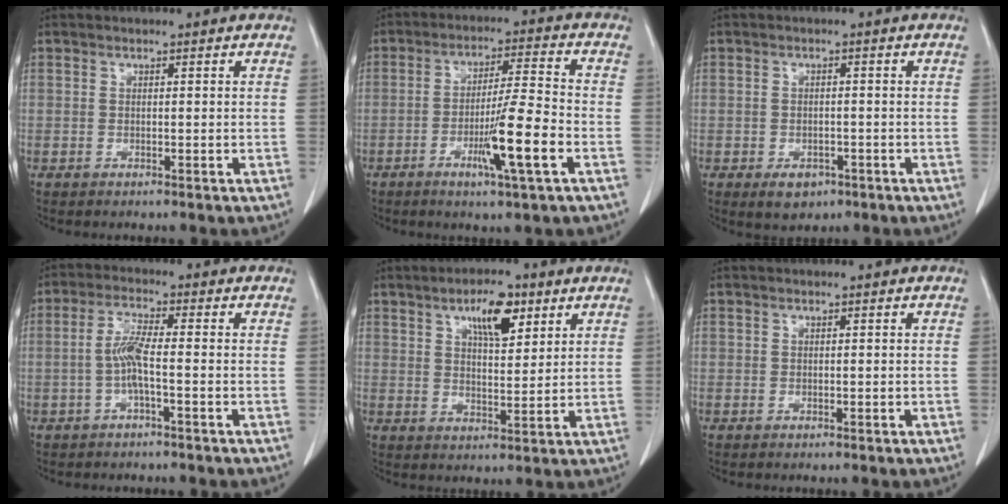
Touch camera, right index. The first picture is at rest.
{"total": 10.0, "force": [-3.7, -0.2, 9.3], "torque": [-0.162, -0.010, -0.065]}
{"total": 3.4, "force": [-1.7, 2.5, 1.6], "torque": [-0.017, 0.001, -0.014]}
{"total": 4.4, "force": [-0.9, 0.3, 4.3], "torque": [-0.092, 0.006, -0.019]}
{"total": 7.7, "force": [4.2, 2.7, 5.8], "torque": [-0.097, 0.003, 0.070]}
{"total": 0.0}